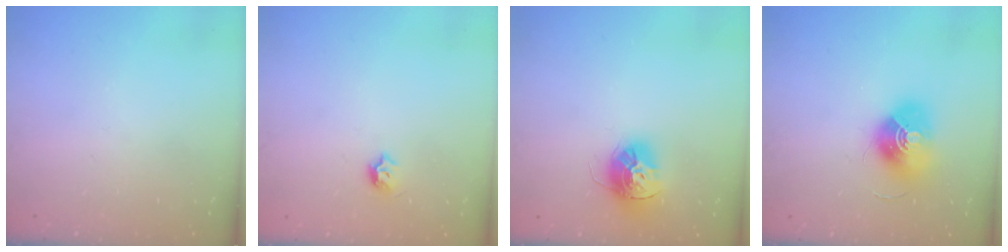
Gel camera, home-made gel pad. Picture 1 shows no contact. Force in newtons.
{"total": 4.1, "press": 4.0, "slide": 0.7}
{"total": 13.5, "press": 13.5, "slide": 1.0}
{"total": 13.5, "press": 13.5, "slide": 0.6}